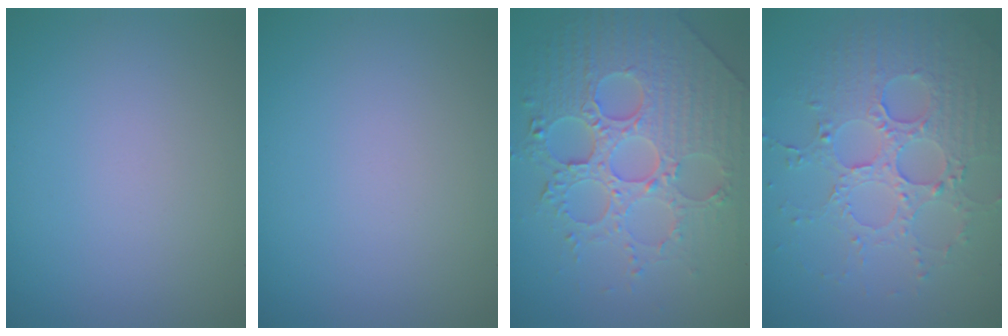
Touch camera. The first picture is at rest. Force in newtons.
{"total": 0.0}
{"total": 7.4, "press": 6.0, "slide": 4.3}
{"total": 4.8, "press": 4.4, "slide": 2.0}